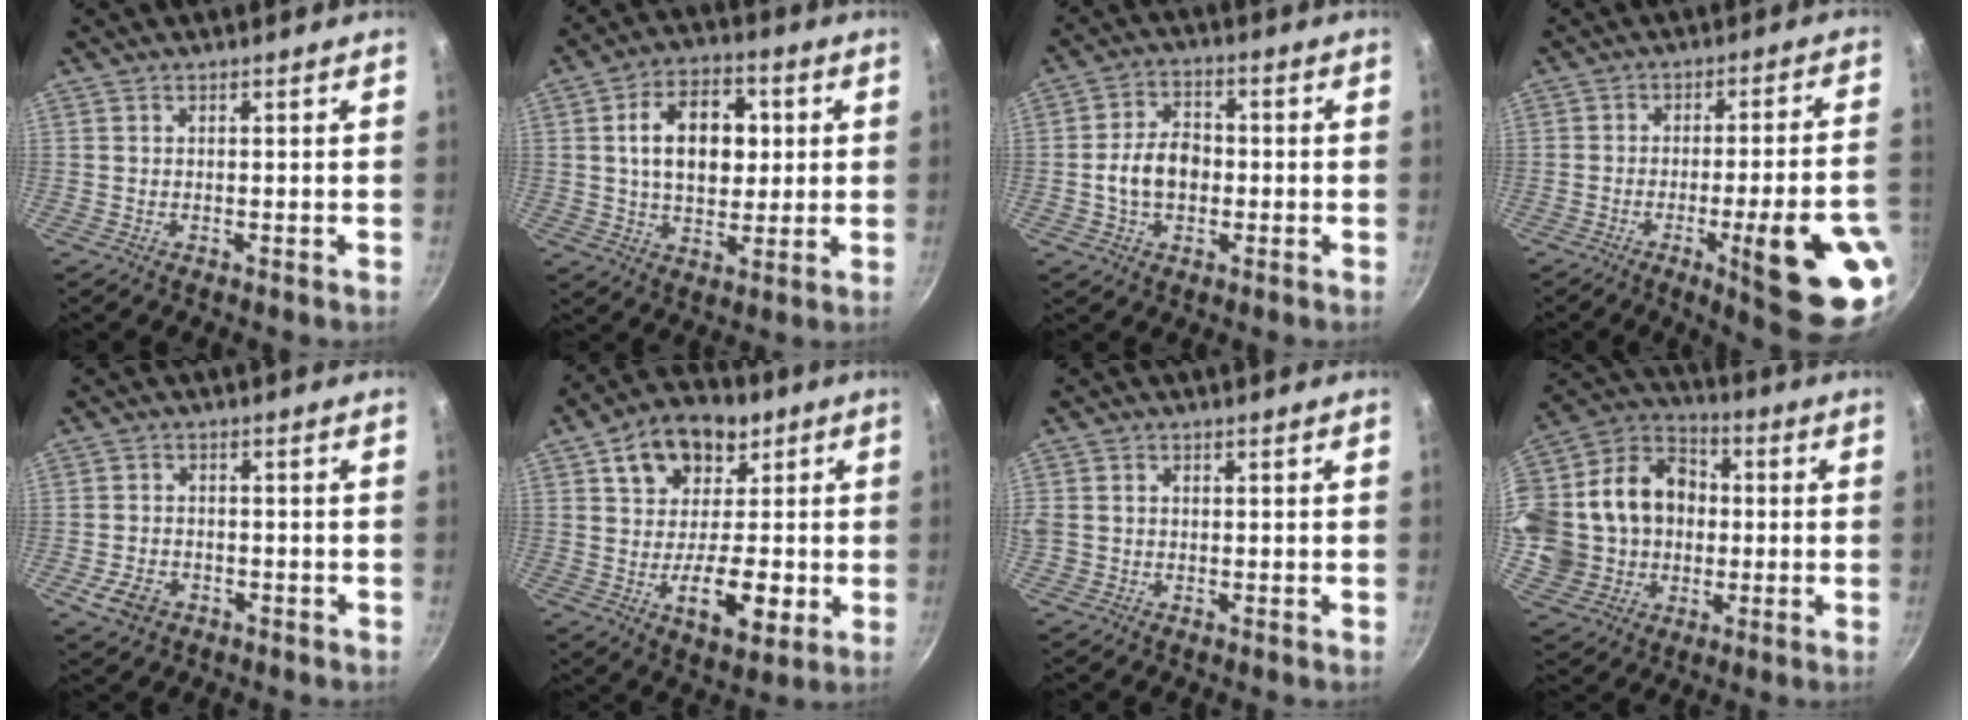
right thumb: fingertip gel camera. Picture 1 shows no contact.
{"total": 14.1, "force": [2.4, 9.4, 10.3], "torque": [-0.133, 0.007, 0.033]}
{"total": 8.2, "force": [-1.0, 5.9, 5.7], "torque": [-0.079, 0.019, -0.024]}
{"total": 18.5, "force": [-6.5, 3.1, 17.0], "torque": [-0.200, 0.020, -0.082]}
{"total": 5.3, "force": [-2.3, 3.9, 2.7], "torque": [-0.047, 0.015, -0.038]}
{"total": 17.8, "force": [3.0, 13.5, 11.2], "torque": [-0.135, 0.003, 0.046]}
{"total": 2.5, "force": [-0.1, 2.2, 1.1], "torque": [-0.018, 0.003, -0.003]}
{"total": 24.2, "force": [0.8, 20.4, 13.1], "torque": [-0.252, 0.047, 0.022]}